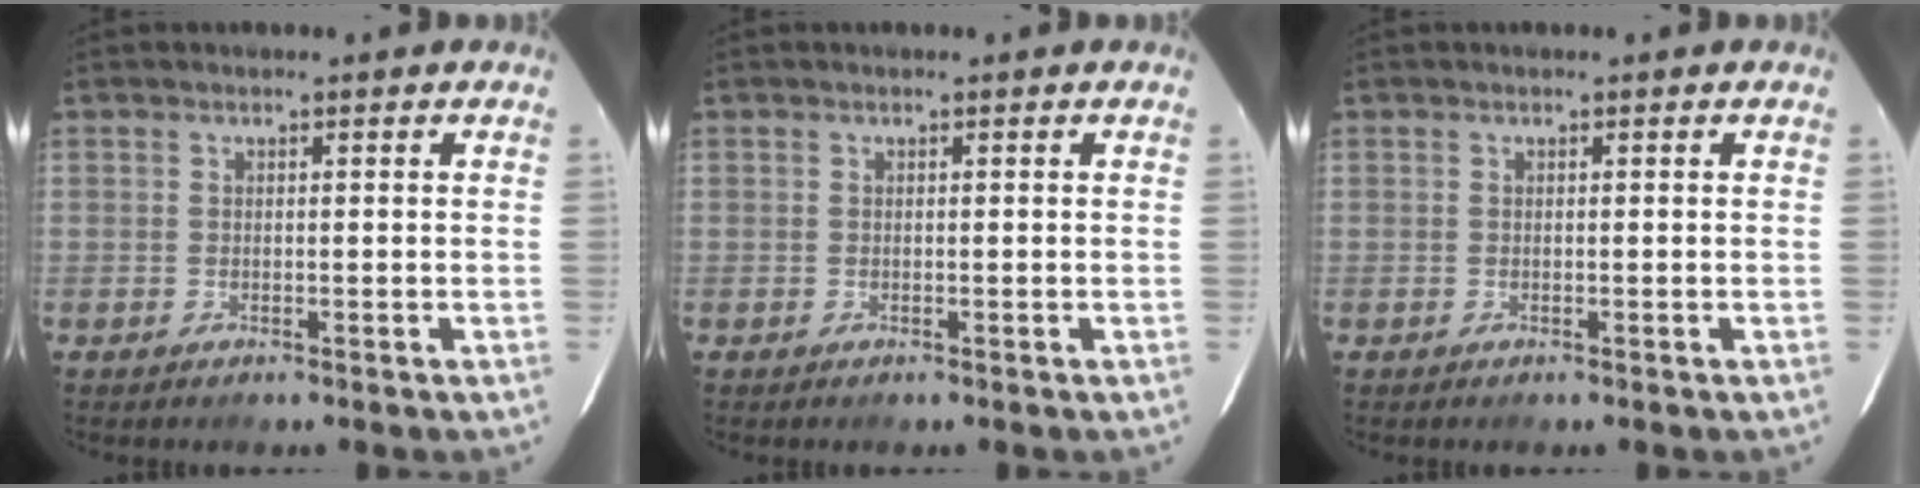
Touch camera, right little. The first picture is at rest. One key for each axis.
{"total": 0.0}
{"total": 0.0}